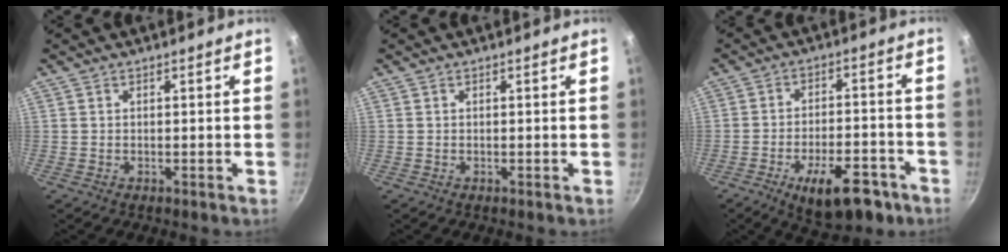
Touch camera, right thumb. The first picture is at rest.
{"total": 0.0}
{"total": 13.5, "force": [-7.2, 5.9, 9.8], "torque": [-0.121, 0.038, -0.097]}